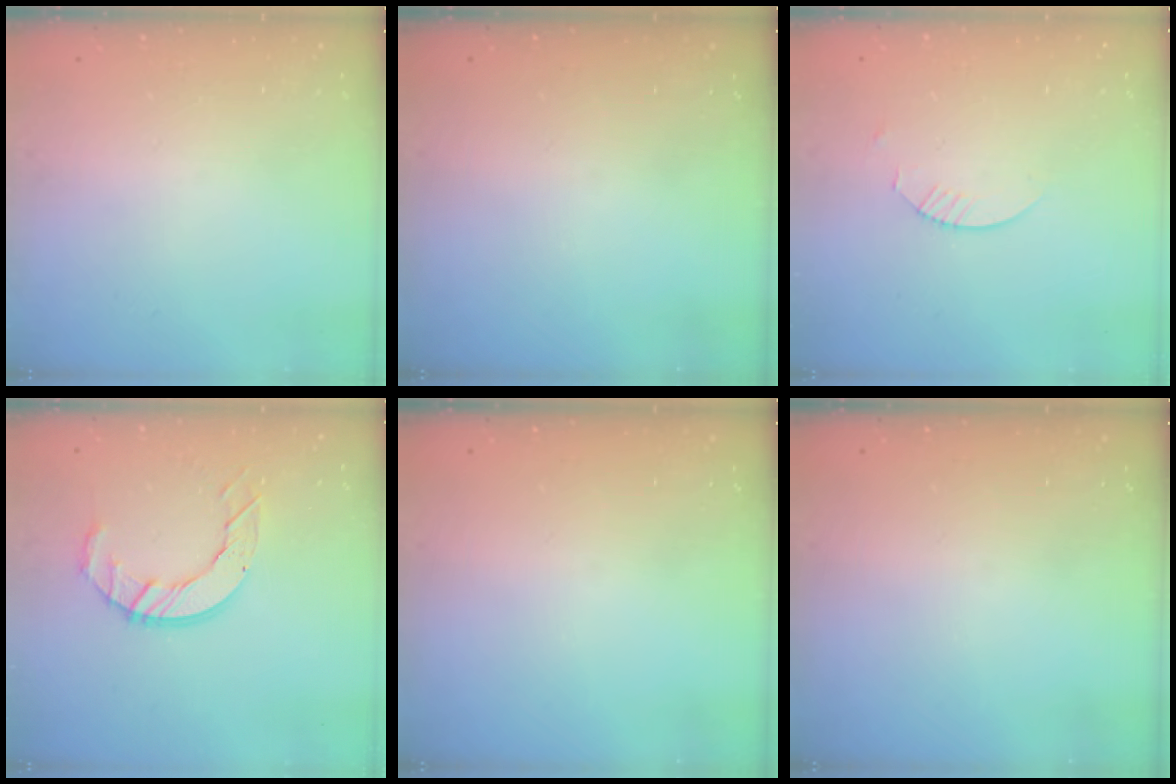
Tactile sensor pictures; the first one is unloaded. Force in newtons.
{"total": 0.0}
{"total": 1.8, "press": 1.8, "slide": 0.2}
{"total": 9.1, "press": 9.1, "slide": 0.9}
{"total": 0.0}
{"total": 0.0}